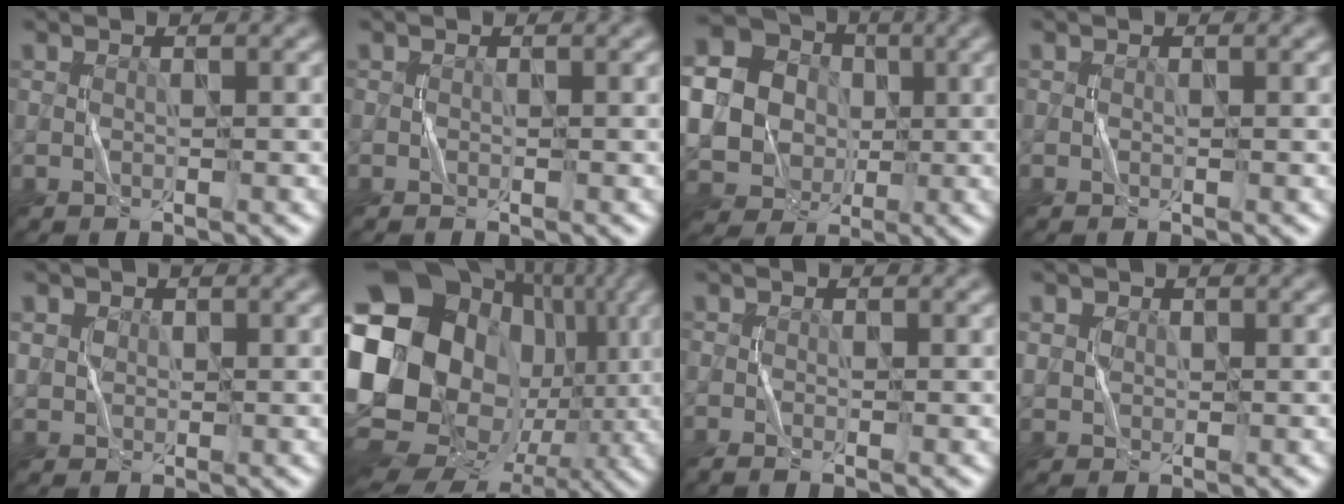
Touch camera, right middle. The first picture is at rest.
{"total": 0.0}
{"total": 21.7, "force": [0.8, 20.5, 7.3], "torque": [-0.225, -0.002, -0.023]}
{"total": 0.0}
{"total": 1.7, "force": [0.8, 1.5, 0.6], "torque": [-0.018, -0.001, 0.023]}
{"total": 22.0, "force": [1.1, 17.8, 12.9], "torque": [-0.247, -0.004, -0.012]}
{"total": 1.0, "force": [-0.5, 0.3, 0.9], "torque": [-0.020, -0.002, -0.012]}
{"total": 1.4, "force": [0.6, 1.2, 0.4], "torque": [-0.008, -0.002, 0.017]}